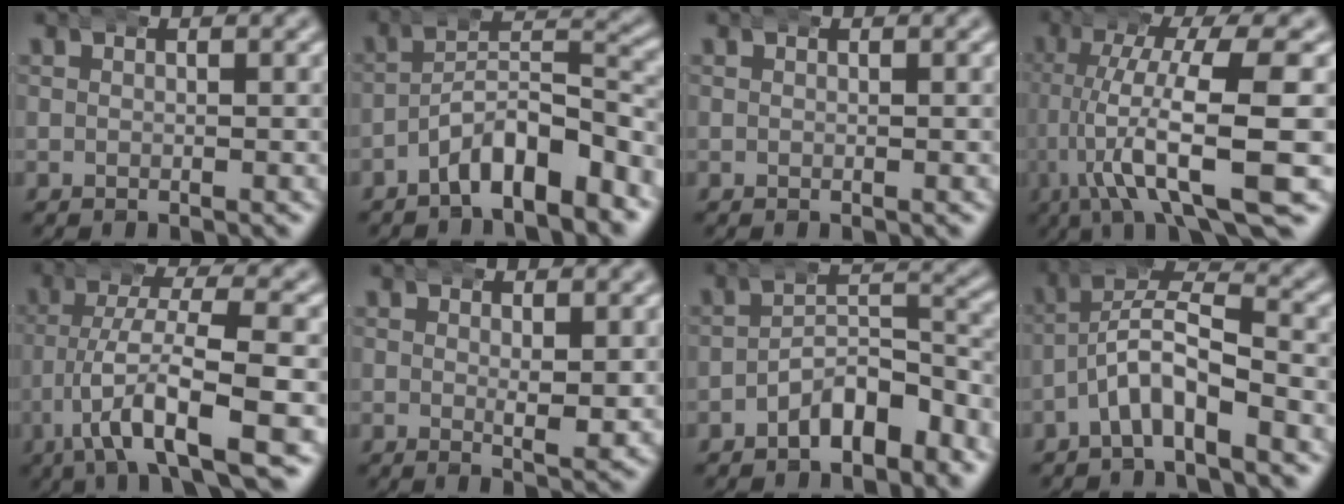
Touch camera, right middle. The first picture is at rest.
{"total": 6.7, "force": [-4.4, 3.2, 4.0], "torque": [-0.047, 0.000, -0.074]}
{"total": 0.0}
{"total": 10.7, "force": [-1.9, 3.5, 9.9], "torque": [-0.170, -0.009, -0.023]}
{"total": 8.1, "force": [-3.7, 2.2, 6.9], "torque": [-0.137, -0.022, -0.048]}
{"total": 2.1, "force": [0.2, 0.5, 2.0], "torque": [-0.035, -0.010, 0.005]}
{"total": 5.6, "force": [-4.1, 2.5, 2.9], "torque": [-0.018, -0.001, -0.066]}
{"total": 5.6, "force": [-1.2, 3.7, 4.1], "torque": [-0.065, -0.007, -0.029]}